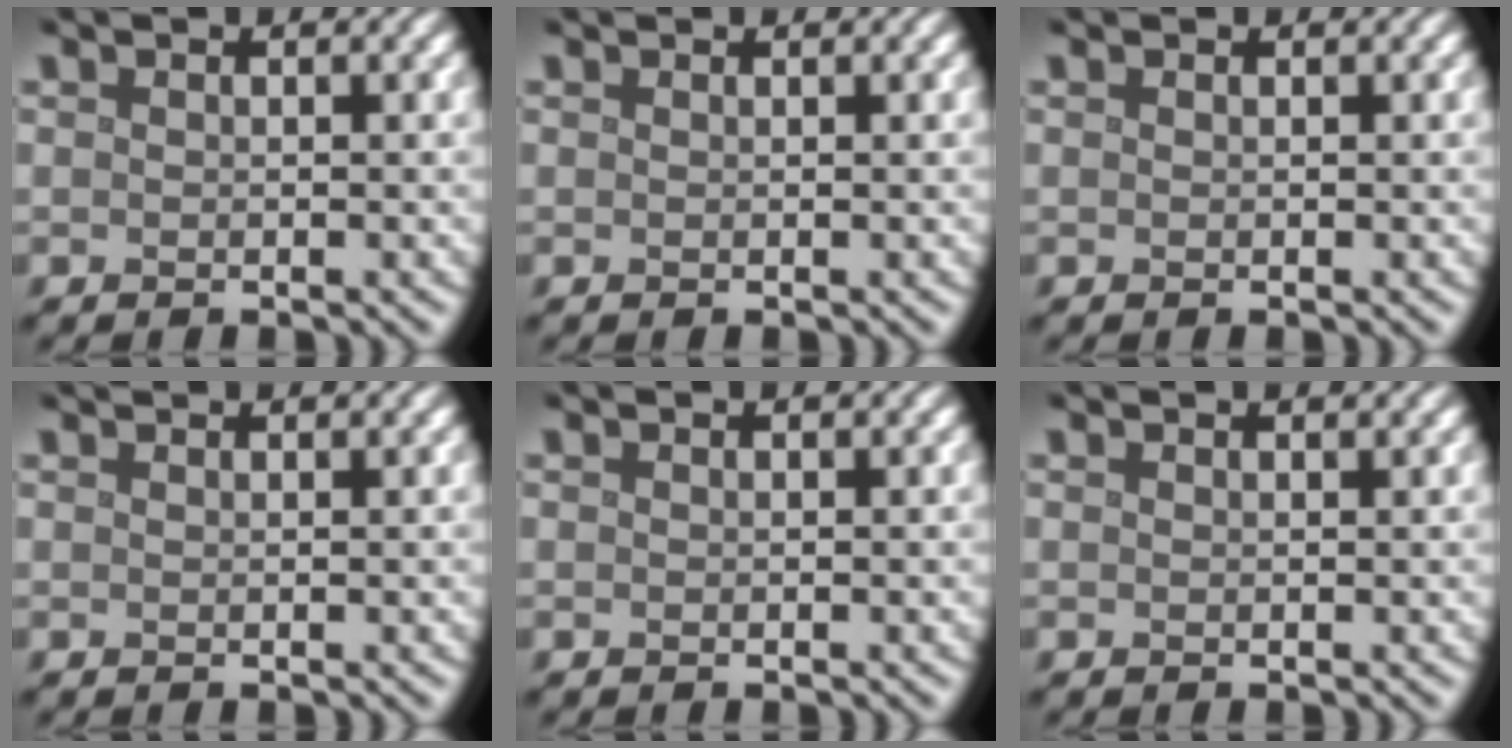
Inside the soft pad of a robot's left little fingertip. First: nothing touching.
{"total": 0.7, "force": [0.6, 0.0, 0.1], "torque": [-0.005, -0.004, 0.005]}
{"total": 0.0}
{"total": 1.0, "force": [0.9, 0.2, 0.4], "torque": [-0.007, -0.003, 0.005]}
{"total": 0.0}
{"total": 0.9, "force": [0.7, 0.2, 0.4], "torque": [-0.003, 0.001, 0.007]}